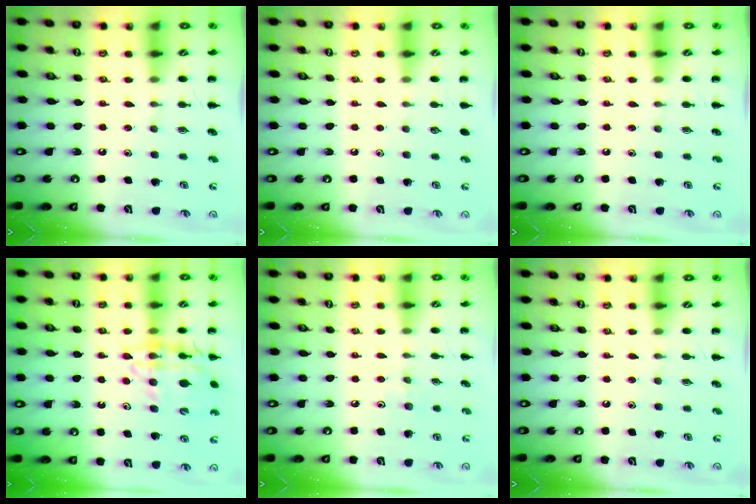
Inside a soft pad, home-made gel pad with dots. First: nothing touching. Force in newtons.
{"total": 0.0}
{"total": 0.0}
{"total": 14.3, "press": 14.1, "slide": 2.7}
{"total": 3.7, "press": 3.3, "slide": 1.6}
{"total": 0.0}